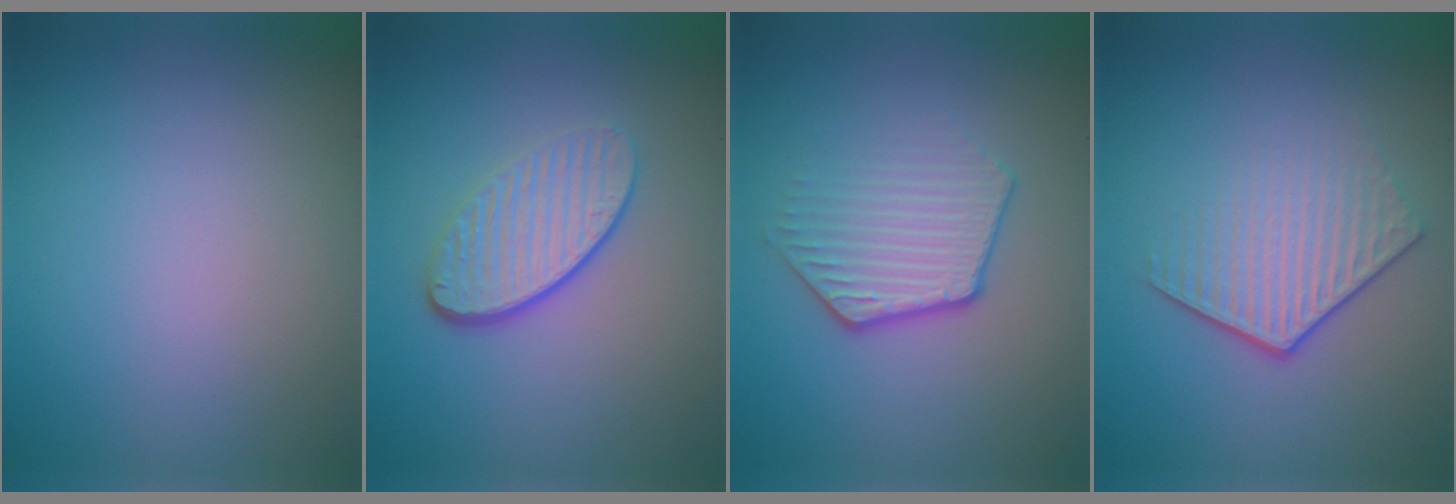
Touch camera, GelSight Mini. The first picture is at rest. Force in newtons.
{"total": 4.1, "press": 3.0, "slide": 2.8}
{"total": 3.9, "press": 2.9, "slide": 2.5}
{"total": 4.4, "press": 2.9, "slide": 3.3}